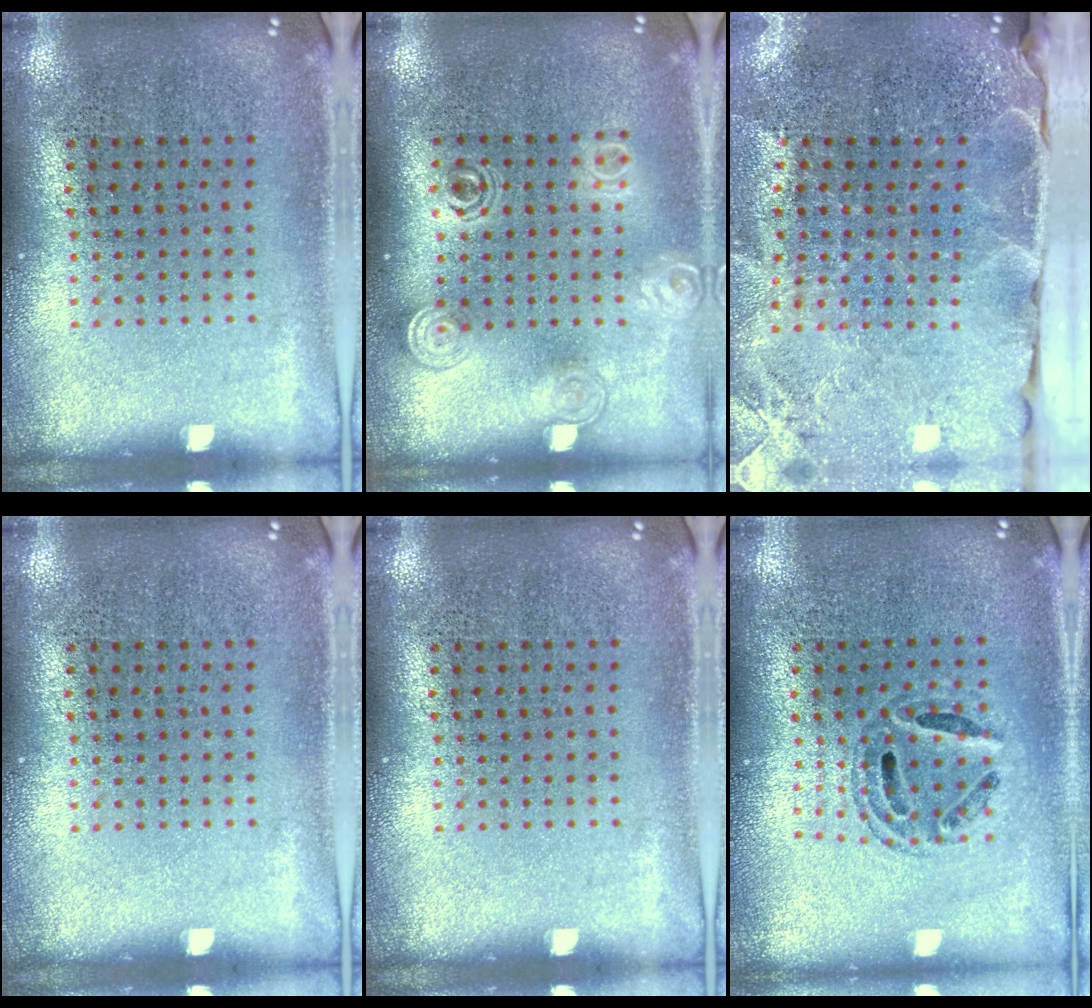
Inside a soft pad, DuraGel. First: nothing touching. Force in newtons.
{"total": 1.5, "press": 1.3, "slide": 0.9}
{"total": 3.9, "press": 3.2, "slide": 2.1}
{"total": 0.0}
{"total": 0.0}
{"total": 0.8, "press": 0.7, "slide": 0.2}